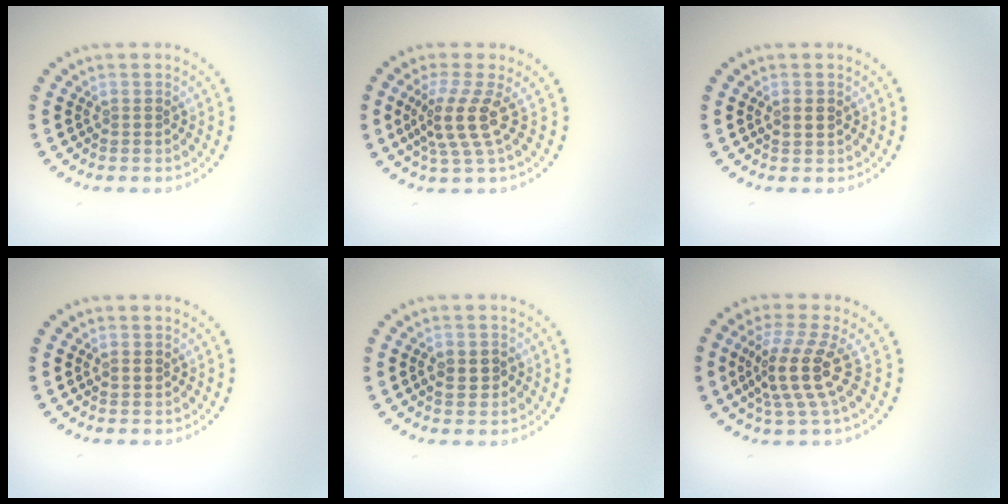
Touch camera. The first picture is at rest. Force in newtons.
{"total": 3.7, "press": 2.7, "slide": 2.5}
{"total": 1.7, "press": 1.7, "slide": 0.1}
{"total": 1.0, "press": 1.0, "slide": 0.1}
{"total": 2.2, "press": 2.2, "slide": 0.2}
{"total": 4.3, "press": 3.4, "slide": 2.7}